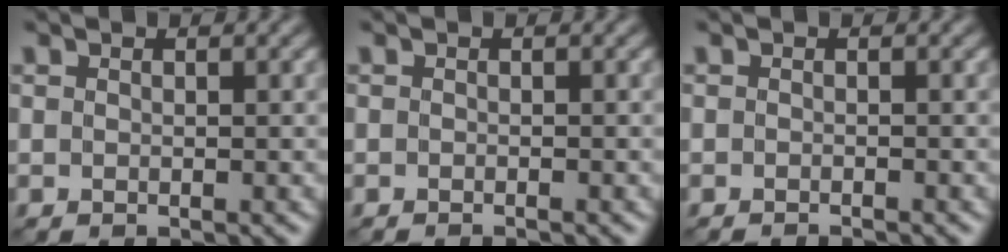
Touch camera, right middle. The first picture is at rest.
{"total": 0.7, "force": [-0.7, -0.3, 0.0], "torque": [0.000, -0.003, -0.011]}
{"total": 1.0, "force": [-1.0, -0.2, 0.1], "torque": [0.001, -0.004, -0.014]}